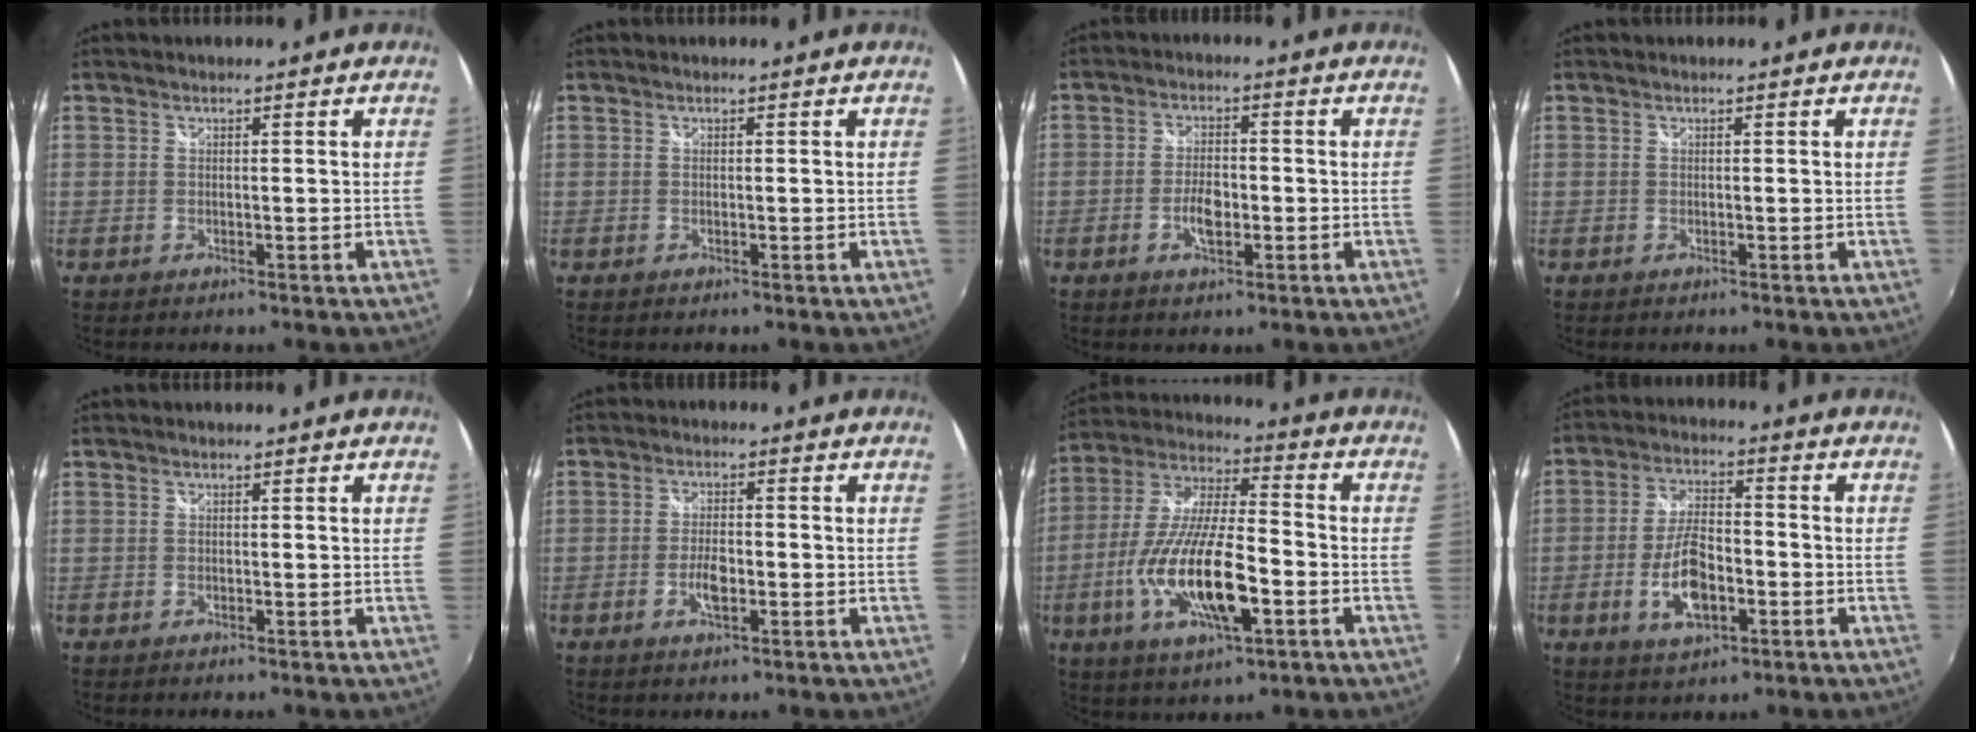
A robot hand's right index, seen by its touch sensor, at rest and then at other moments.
{"total": 0.0}
{"total": 5.0, "force": [-1.5, 2.4, 4.1], "torque": [-0.084, 0.001, -0.026]}
{"total": 0.0}
{"total": 0.0}
{"total": 4.3, "force": [-1.4, 1.9, 3.6], "torque": [-0.074, -0.001, -0.025]}
{"total": 18.1, "force": [-5.8, 5.4, 16.3], "torque": [-0.332, -0.017, -0.106]}
{"total": 10.1, "force": [-3.2, 4.6, 8.3], "torque": [-0.167, 0.000, -0.055]}